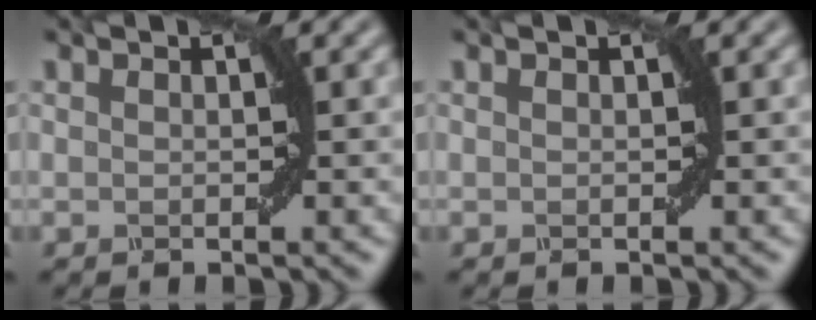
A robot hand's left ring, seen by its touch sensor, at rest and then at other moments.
{"total": 0.0}